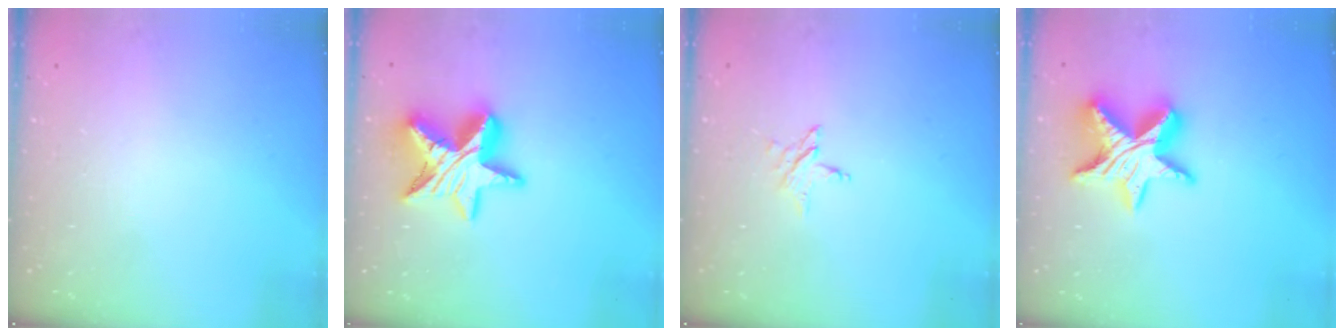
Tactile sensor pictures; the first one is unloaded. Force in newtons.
{"total": 15.9, "press": 15.9, "slide": 1.2}
{"total": 3.5, "press": 3.5, "slide": 0.3}
{"total": 16.4, "press": 16.3, "slide": 1.2}